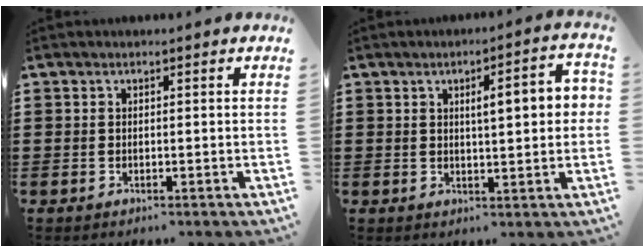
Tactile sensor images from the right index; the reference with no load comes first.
{"total": 5.5, "force": [1.0, 1.2, 5.3], "torque": [-0.084, -0.002, 0.010]}